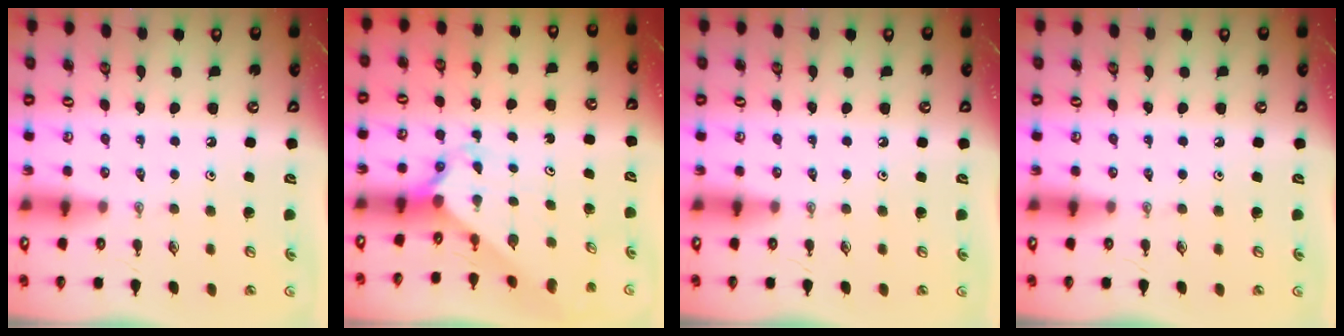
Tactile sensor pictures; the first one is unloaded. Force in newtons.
{"total": 2.1, "press": 2.1, "slide": 0.1}
{"total": 0.0}
{"total": 0.0}